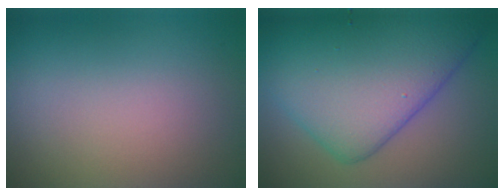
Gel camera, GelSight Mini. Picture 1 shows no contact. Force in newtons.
{"total": 10.6, "press": 10.6, "slide": 0.3}